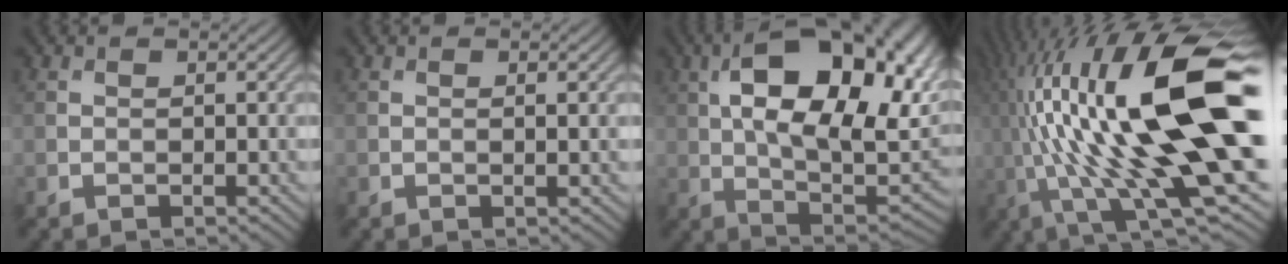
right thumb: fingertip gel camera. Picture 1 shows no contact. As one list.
[{"total": 1.8, "force": [0.1, 0.4, 1.8], "torque": [-0.024, 0.004, 0.001]}, {"total": 19.8, "force": [5.6, 10.6, 15.7], "torque": [-0.237, 0.022, 0.078]}, {"total": 21.2, "force": [2.0, 6.3, 20.1], "torque": [-0.370, -0.009, 0.042]}]